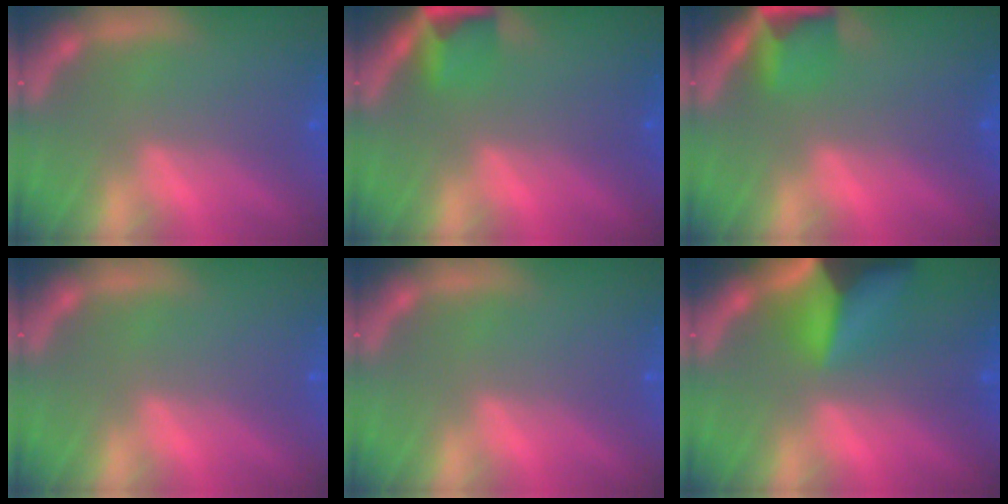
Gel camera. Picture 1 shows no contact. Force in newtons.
{"total": 3.4}
{"total": 3.9}
{"total": 0.0}
{"total": 0.0}
{"total": 9.9}